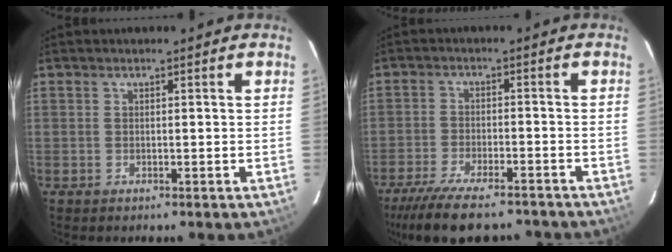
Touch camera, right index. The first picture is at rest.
{"total": 15.3, "force": [-12.7, 4.2, 7.5], "torque": [-0.161, -0.028, -0.200]}